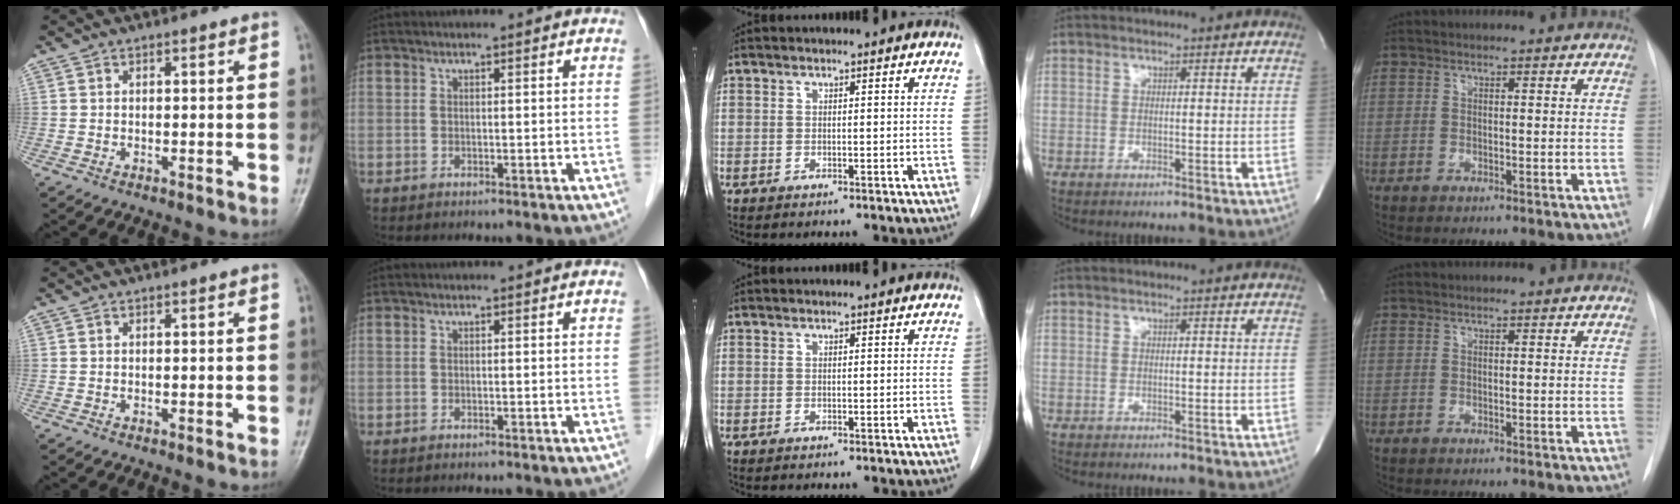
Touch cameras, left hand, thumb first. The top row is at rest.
{}